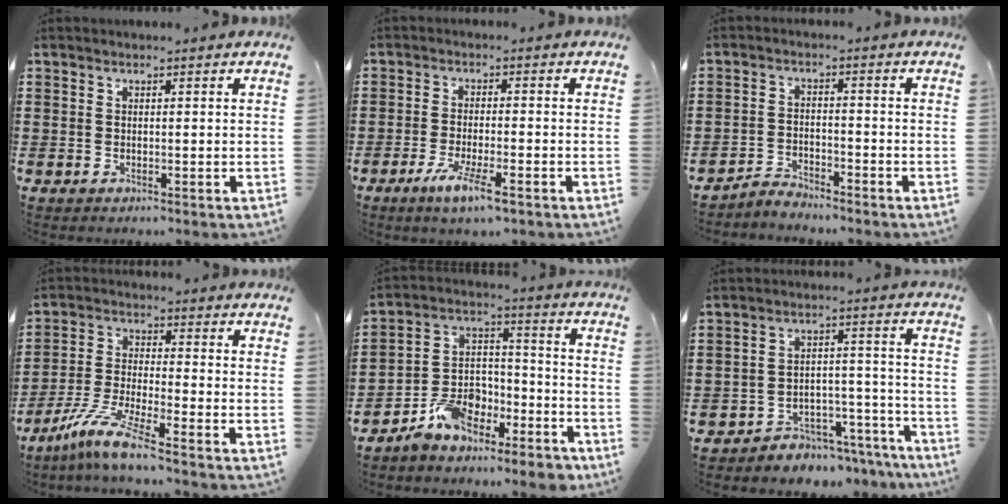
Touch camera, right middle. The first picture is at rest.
{"total": 5.0, "force": [-3.0, 0.6, 4.0], "torque": [-0.075, -0.007, -0.053]}
{"total": 3.0, "force": [-3.0, 0.2, -0.1], "torque": [-0.007, 0.004, -0.064]}
{"total": 7.8, "force": [-6.2, 0.1, 4.8], "torque": [-0.111, -0.015, -0.124]}
{"total": 8.1, "force": [-6.8, 3.9, 2.2], "torque": [-0.051, 0.026, -0.133]}
{"total": 4.9, "force": [-4.7, 1.3, 0.4], "torque": [-0.010, 0.018, -0.096]}